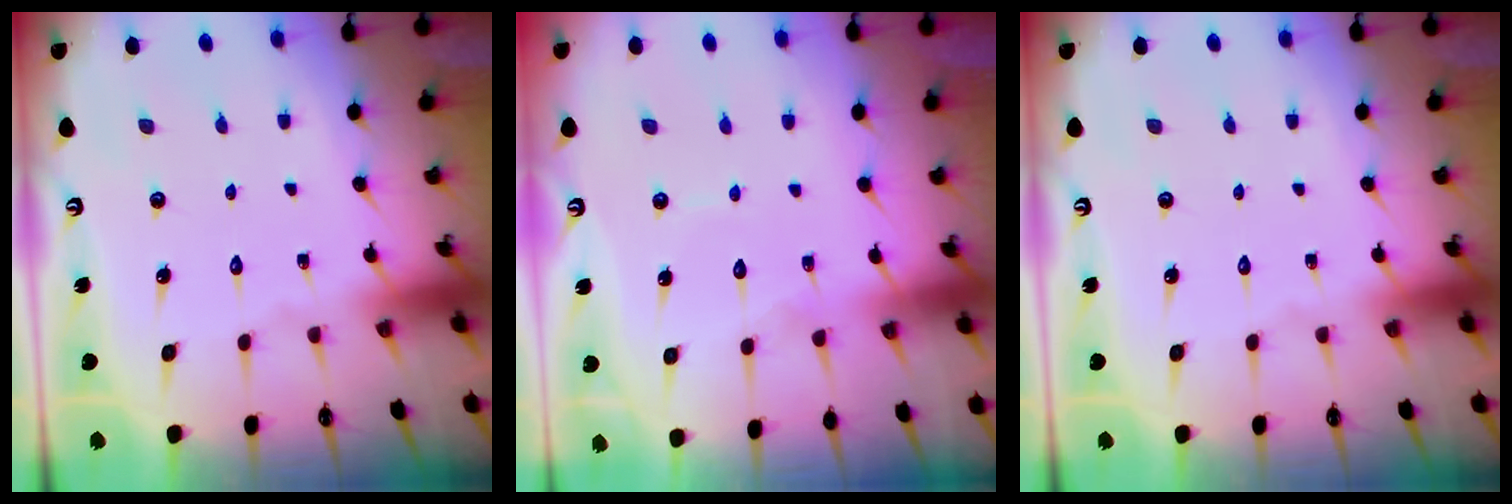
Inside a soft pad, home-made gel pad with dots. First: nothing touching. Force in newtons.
{"total": 6.0, "press": 6.0, "slide": 0.5}
{"total": 0.0}